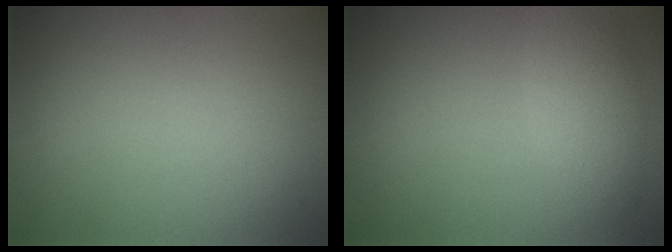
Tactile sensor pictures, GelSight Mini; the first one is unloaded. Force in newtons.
{"total": 2.4, "press": 2.4, "slide": 0.1}